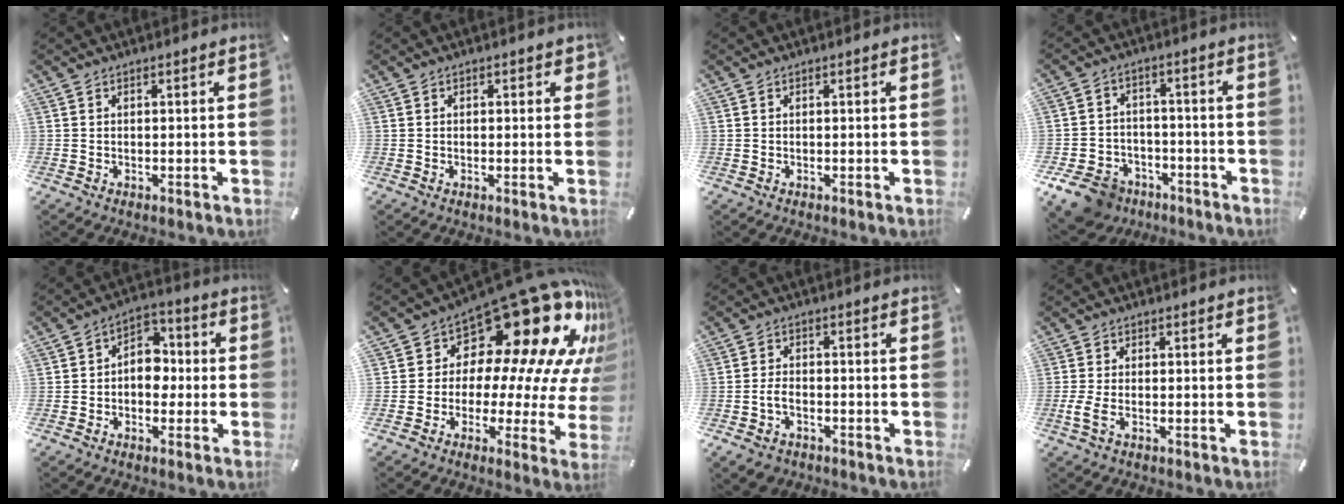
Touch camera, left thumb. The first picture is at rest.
{"total": 0.9, "force": [0.2, 0.6, 0.6], "torque": [-0.003, 0.002, 0.001]}
{"total": 0.0}
{"total": 9.7, "force": [-6.4, 6.5, 3.2], "torque": [-0.073, 0.047, -0.118]}
{"total": 6.7, "force": [-1.3, 5.3, 3.9], "torque": [-0.058, 0.012, -0.027]}
{"total": 23.0, "force": [14.6, 10.6, 14.2], "torque": [-0.182, -0.134, 0.250]}
{"total": 4.2, "force": [-1.9, 2.9, 2.3], "torque": [-0.046, 0.011, -0.036]}
{"total": 3.1, "force": [-0.9, 1.1, 2.8], "torque": [-0.061, -0.003, -0.018]}